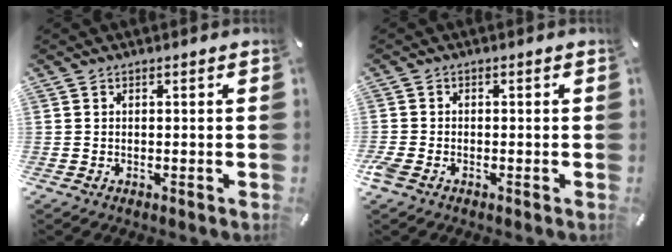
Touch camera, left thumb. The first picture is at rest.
{"total": 2.1, "force": [-1.3, 1.1, 1.1], "torque": [-0.031, -0.002, -0.028]}